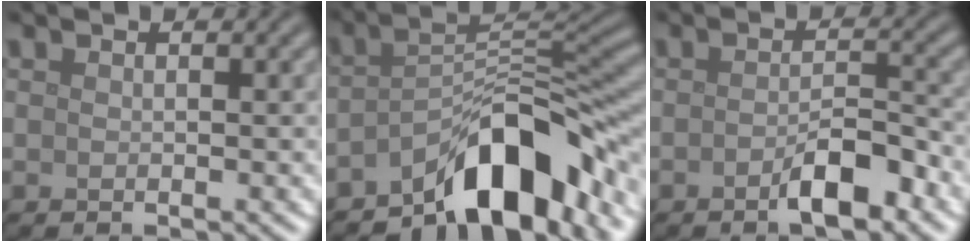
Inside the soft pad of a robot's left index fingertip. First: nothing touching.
{"total": 9.3, "force": [-6.1, 3.2, 6.3], "torque": [-0.073, 0.013, -0.103]}
{"total": 3.5, "force": [-1.9, 1.0, 2.7], "torque": [-0.043, 0.007, -0.034]}